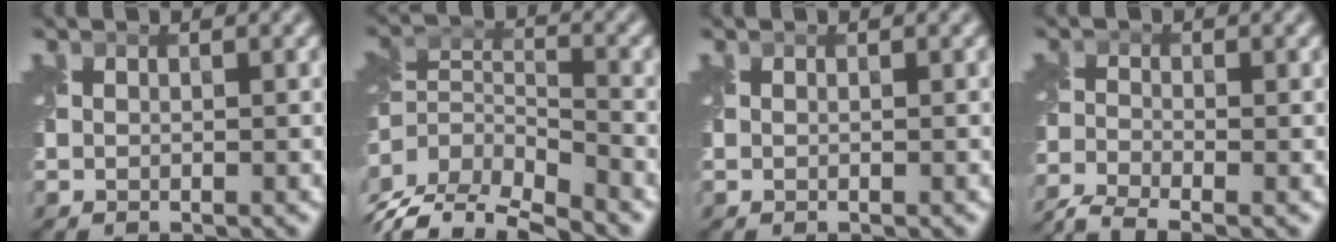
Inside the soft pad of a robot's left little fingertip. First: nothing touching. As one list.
[{"total": 7.7, "force": [-5.4, 3.0, 4.6], "torque": [-0.098, -0.013, -0.100]}, {"total": 0.0}, {"total": 4.5, "force": [-3.8, 1.0, 2.1], "torque": [-0.050, -0.014, -0.089]}]